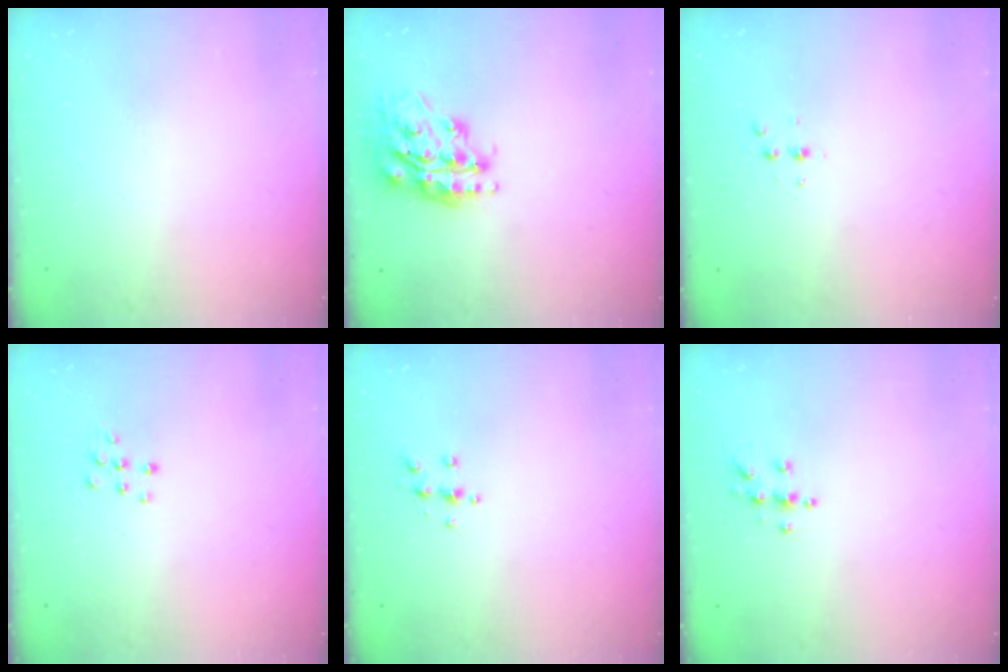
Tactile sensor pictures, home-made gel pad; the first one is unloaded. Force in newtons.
{"total": 18.1, "press": 18.0, "slide": 1.4}
{"total": 3.5, "press": 3.5, "slide": 0.5}
{"total": 5.3, "press": 5.3, "slide": 0.5}
{"total": 4.3, "press": 4.3, "slide": 0.5}
{"total": 4.9, "press": 4.9, "slide": 0.2}